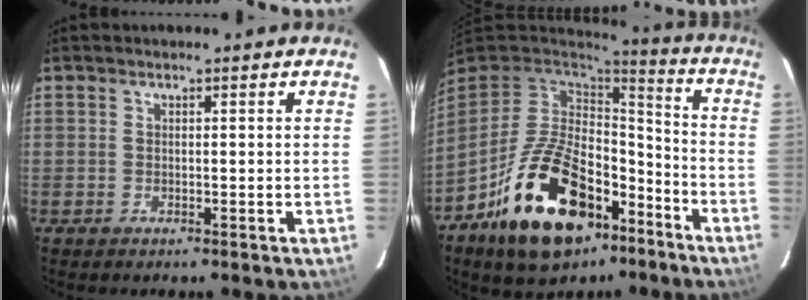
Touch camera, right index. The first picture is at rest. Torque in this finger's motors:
{"motor_torque": [0.87, -0.68, 1.06, 0.21]}